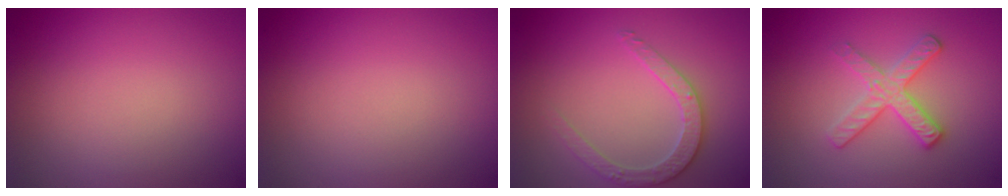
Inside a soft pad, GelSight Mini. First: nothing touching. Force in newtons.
{"total": 0.0}
{"total": 2.7, "press": 2.7, "slide": 0.3}
{"total": 3.1, "press": 2.9, "slide": 1.1}